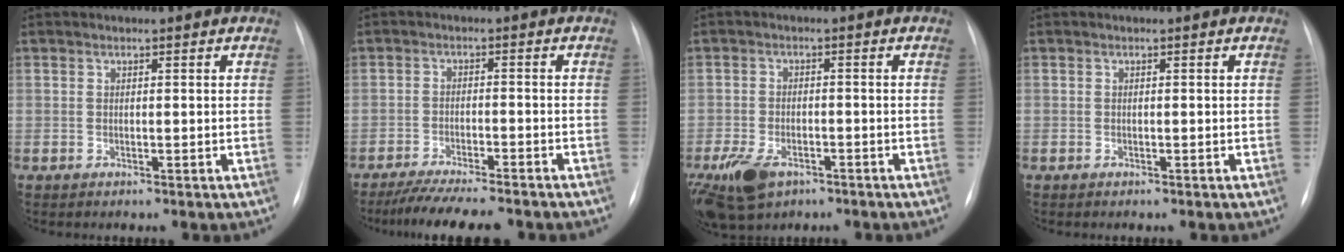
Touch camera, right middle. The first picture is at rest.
{"total": 10.6, "force": [-9.3, 1.0, 5.0], "torque": [-0.074, -0.017, -0.140]}
{"total": 9.7, "force": [-5.7, 5.6, 5.5], "torque": [-0.126, -0.009, -0.093]}
{"total": 0.0}